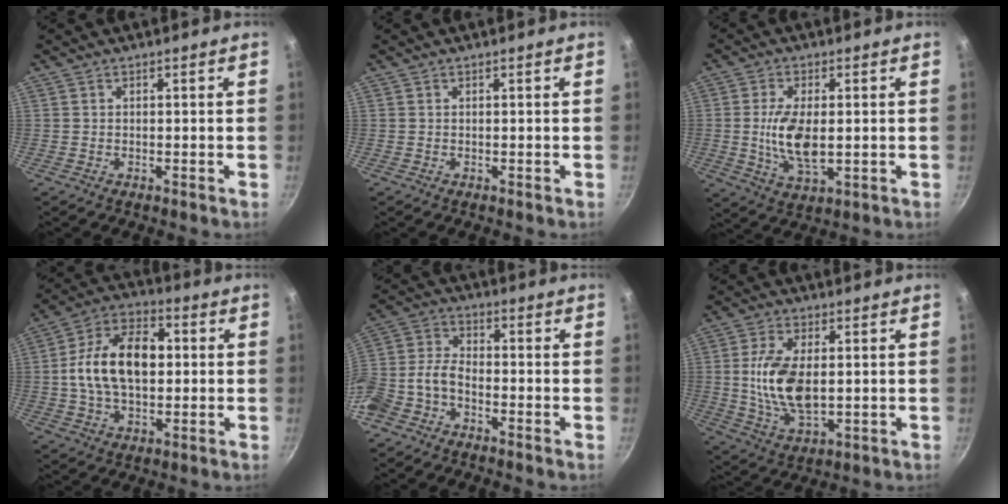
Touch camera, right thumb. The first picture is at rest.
{"total": 0.0}
{"total": 9.8, "force": [-0.2, 4.7, 8.6], "torque": [-0.169, -0.009, -0.002]}
{"total": 16.3, "force": [0.8, 10.3, 12.7], "torque": [-0.194, 0.027, 0.001]}
{"total": 9.8, "force": [-4.4, 5.9, 6.4], "torque": [-0.150, 0.043, -0.105]}
{"total": 12.3, "force": [0.5, 6.5, 10.5], "torque": [-0.200, -0.004, 0.014]}